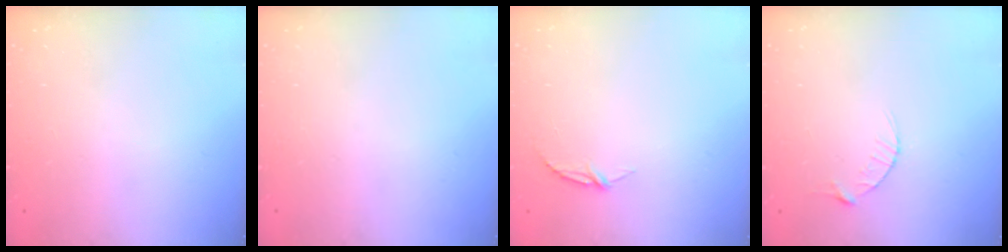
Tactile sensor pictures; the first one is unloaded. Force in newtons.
{"total": 0.0}
{"total": 4.2, "press": 4.2, "slide": 0.5}
{"total": 2.9, "press": 2.9, "slide": 0.4}